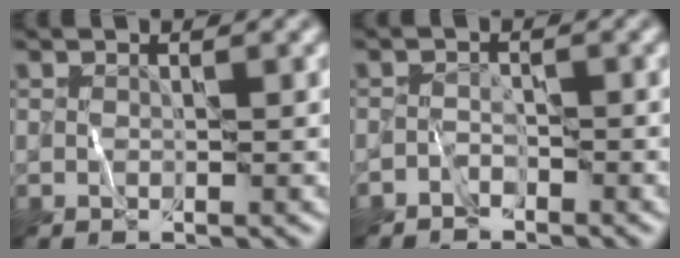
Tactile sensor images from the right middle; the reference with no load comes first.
{"total": 1.4, "force": [-1.3, 0.6, 0.1], "torque": [0.001, 0.009, -0.027]}